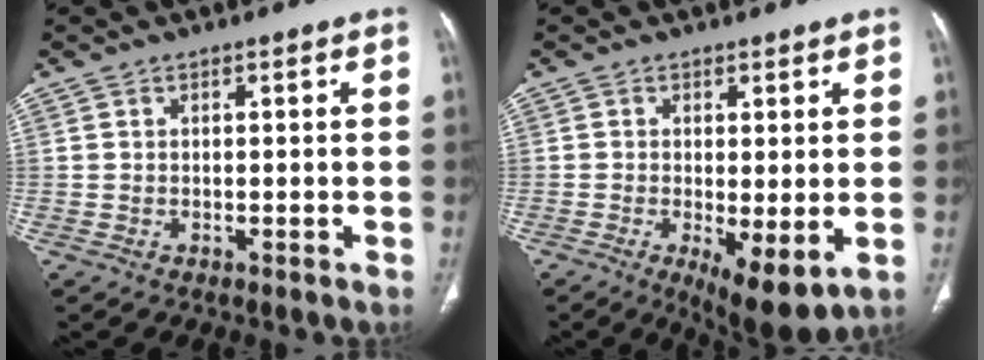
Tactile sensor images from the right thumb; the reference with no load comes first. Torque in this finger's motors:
{"motor_torque": [0.01, 0.78, -0.10, -0.10, 0.05]}